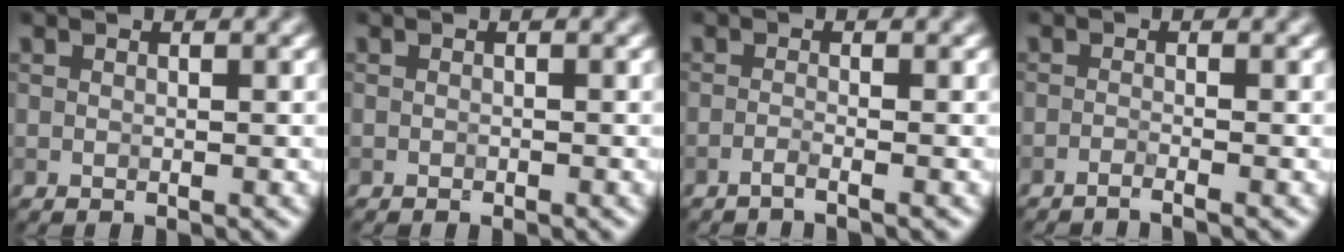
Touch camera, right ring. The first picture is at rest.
{"total": 0.0}
{"total": 1.2, "force": [-0.9, 0.1, 0.8], "torque": [-0.010, -0.001, -0.026]}
{"total": 1.4, "force": [-1.1, 0.1, 0.9], "torque": [-0.014, 0.001, -0.030]}